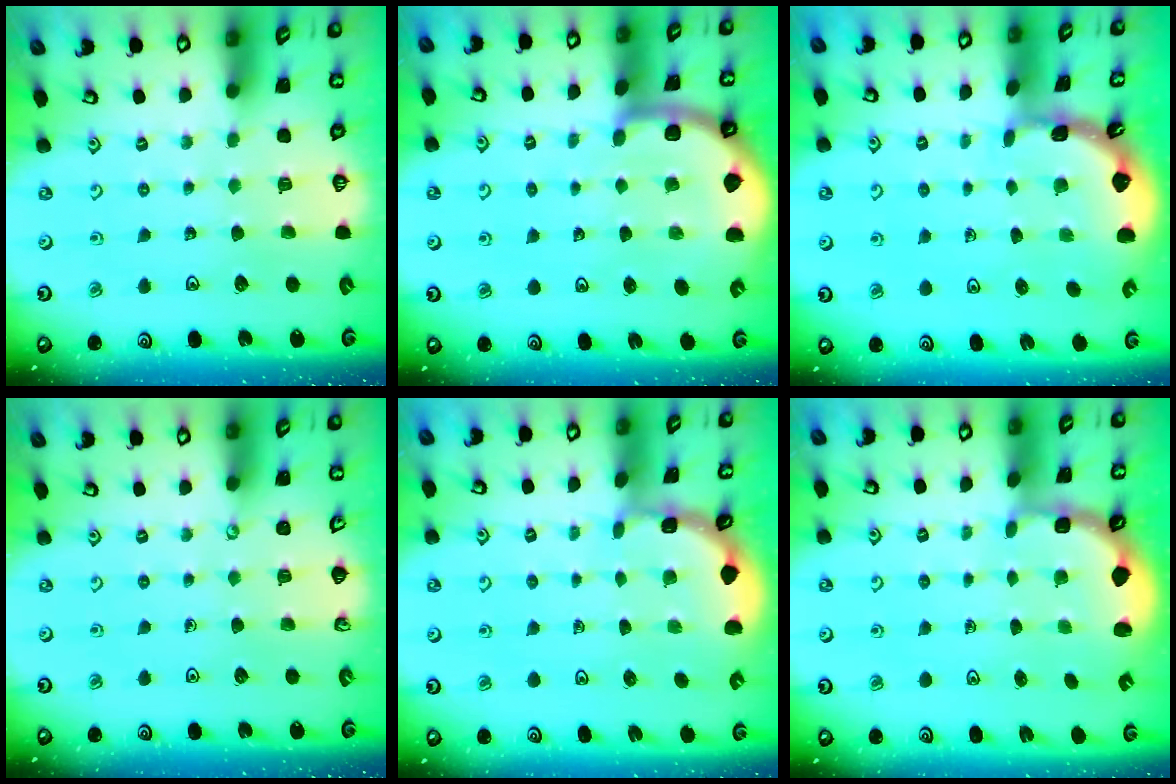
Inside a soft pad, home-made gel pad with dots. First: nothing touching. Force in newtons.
{"total": 4.0, "press": 4.0, "slide": 0.6}
{"total": 1.8, "press": 1.8, "slide": 0.2}
{"total": 0.0}
{"total": 1.8, "press": 1.8, "slide": 0.2}
{"total": 2.7, "press": 2.1, "slide": 1.7}